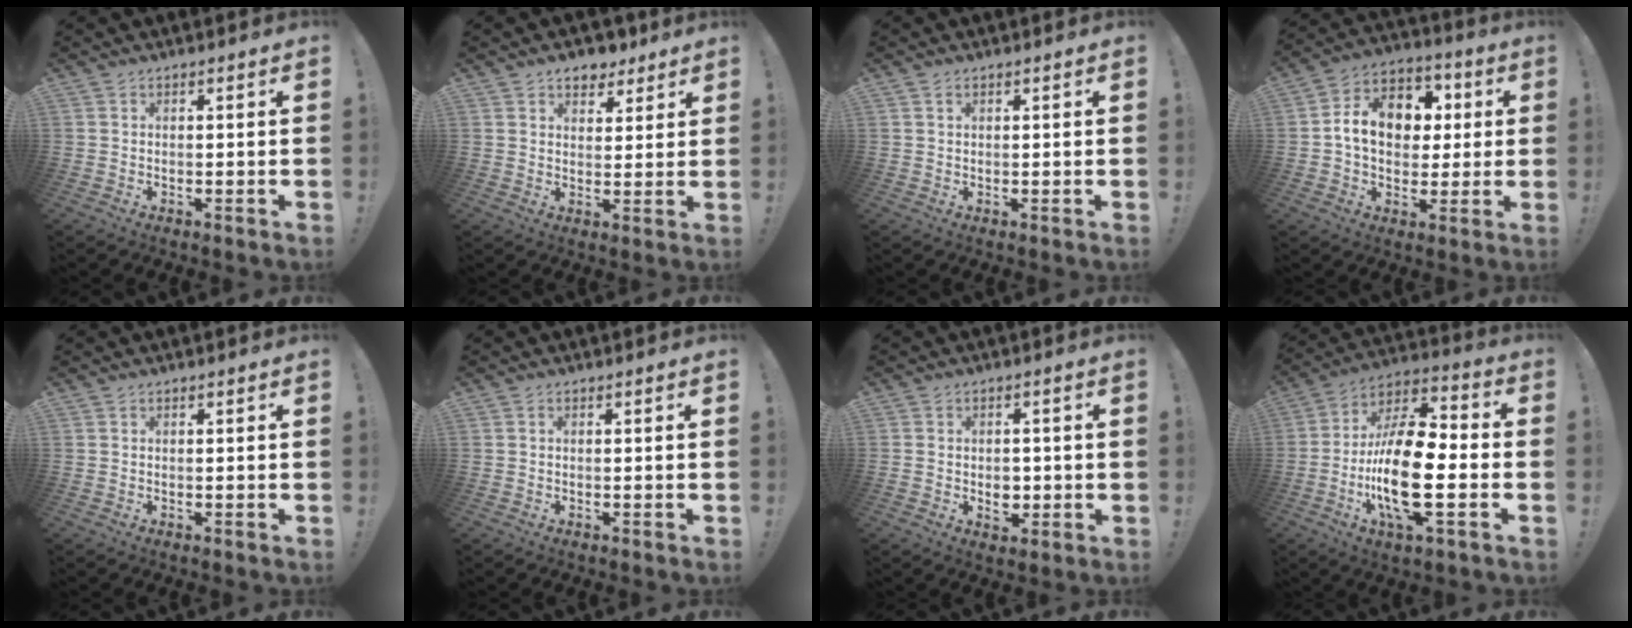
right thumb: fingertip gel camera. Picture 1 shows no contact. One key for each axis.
{"total": 6.6, "fx": 4.8, "fy": 4.1, "fz": 1.9, "tx": -0.018, "ty": -0.028, "tz": 0.089}
{"total": 0.7, "fx": 0.5, "fy": 0.4, "fz": 0.4, "tx": -0.008, "ty": 0.000, "tz": 0.010}
{"total": 14.5, "fx": 1.8, "fy": 11.2, "fz": 8.9, "tx": -0.131, "ty": 0.011, "tz": 0.045}
{"total": 0.0}
{"total": 0.0}
{"total": 4.2, "fx": -0.9, "fy": 3.5, "fz": 2.1, "tx": -0.013, "ty": 0.001, "tz": -0.016}
{"total": 21.0, "fx": -4.7, "fy": 8.1, "fz": 18.8, "tx": -0.367, "ty": 0.011, "tz": -0.079}